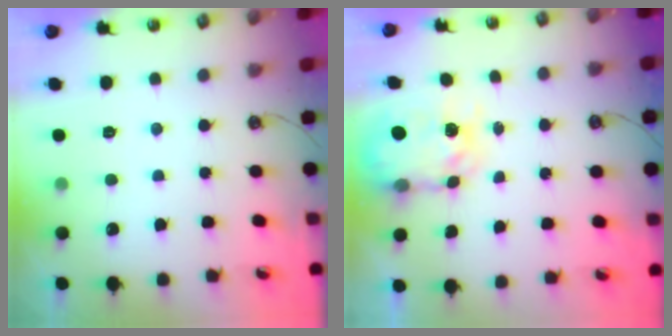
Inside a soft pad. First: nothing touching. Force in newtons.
{"total": 7.5, "press": 7.4, "slide": 0.6}